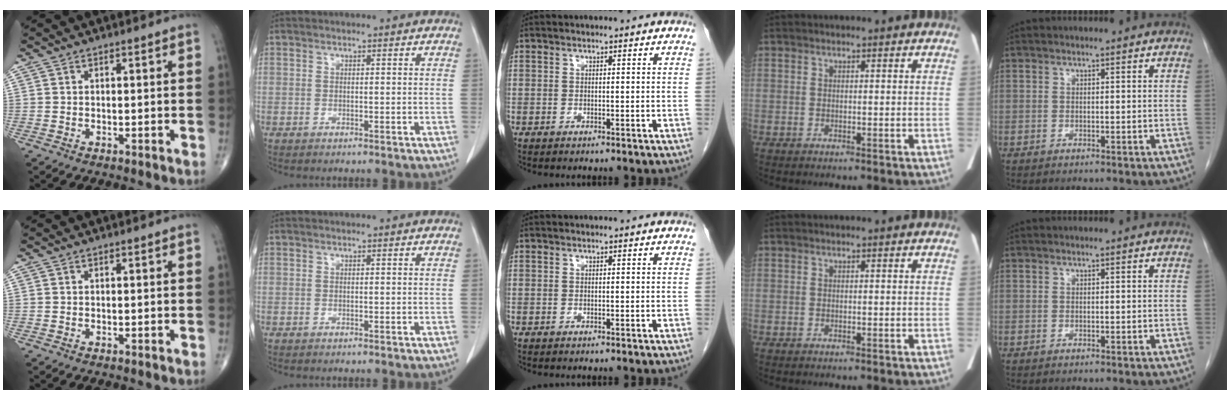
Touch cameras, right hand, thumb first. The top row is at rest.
{}